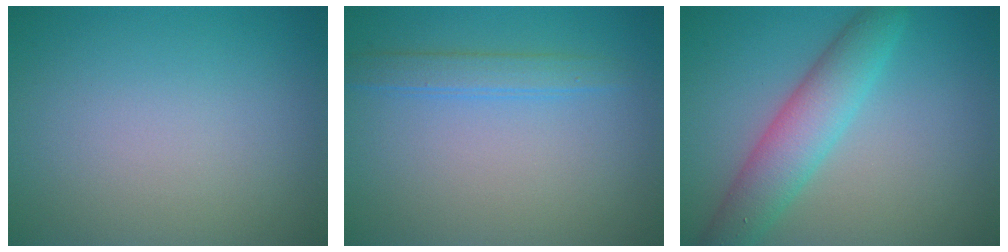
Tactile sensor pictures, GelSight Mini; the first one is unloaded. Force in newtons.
{"total": 1.9, "press": 1.9, "slide": 0.1}
{"total": 5.1, "press": 5.1, "slide": 0.2}